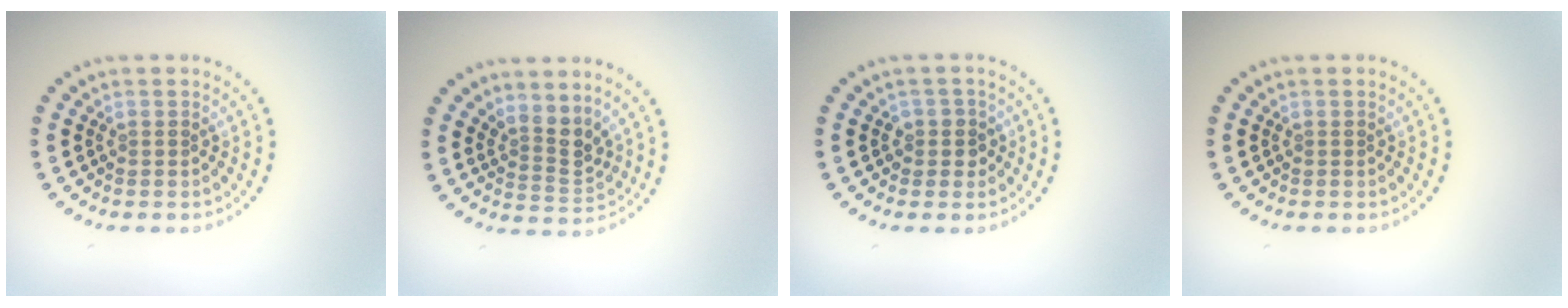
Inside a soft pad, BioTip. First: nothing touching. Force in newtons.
{"total": 2.7, "press": 2.0, "slide": 1.8}
{"total": 1.7, "press": 1.5, "slide": 0.9}
{"total": 0.0}